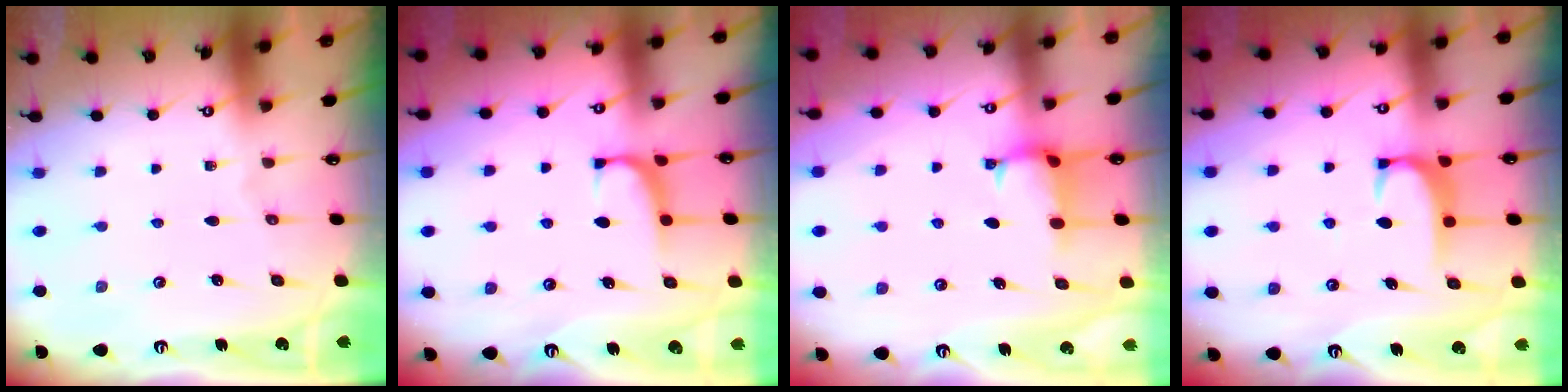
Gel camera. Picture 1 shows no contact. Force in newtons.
{"total": 0.8, "press": 0.6, "slide": 0.6}
{"total": 1.3, "press": 1.2, "slide": 0.3}
{"total": 1.7, "press": 1.6, "slide": 0.5}